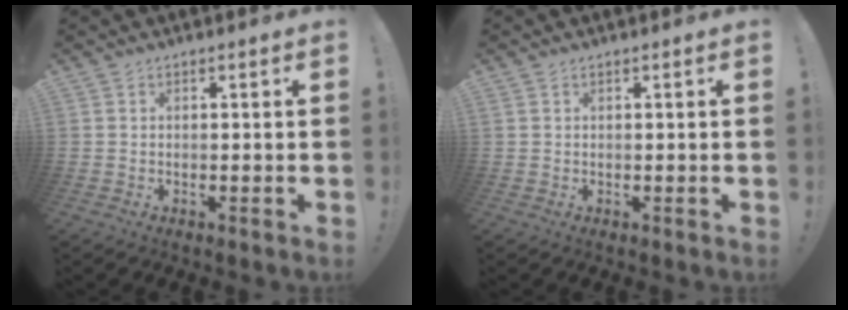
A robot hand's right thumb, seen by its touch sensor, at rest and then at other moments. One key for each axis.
{"total": 0.5, "fx": 0.4, "fy": 0.3, "fz": 0.1, "tx": -0.007, "ty": 0.003, "tz": 0.008}